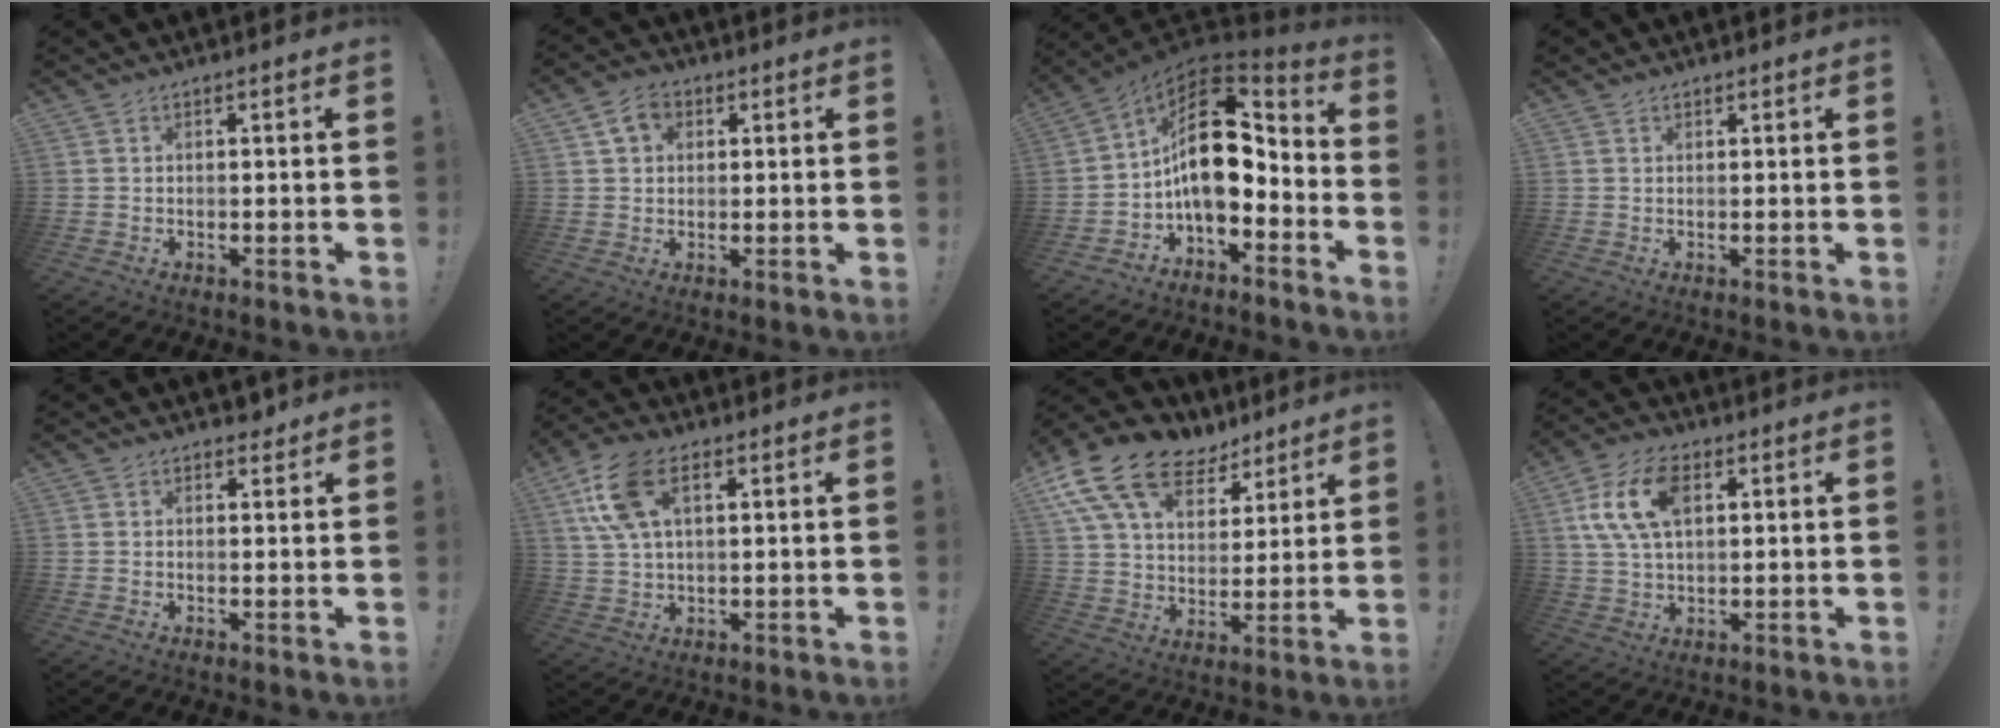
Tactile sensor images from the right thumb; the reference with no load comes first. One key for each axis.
{"total": 5.9, "fx": 2.5, "fy": 4.7, "fz": 2.8, "tx": -0.039, "ty": 0.001, "tz": 0.046}
{"total": 18.2, "fx": 2.4, "fy": 10.1, "fz": 15.0, "tx": -0.247, "ty": -0.007, "tz": 0.043}
{"total": 0.9, "fx": 0.7, "fy": 0.6, "fz": 0.1, "tx": 0.005, "ty": -0.003, "tz": 0.012}
{"total": 2.3, "fx": 1.8, "fy": 1.3, "fz": 0.6, "tx": 0.017, "ty": -0.016, "tz": 0.029}
{"total": 12.9, "fx": 5.0, "fy": 7.3, "fz": 9.3, "tx": -0.176, "ty": 0.003, "tz": 0.096}
{"total": 18.1, "fx": 10.8, "fy": 10.9, "fz": 9.6, "tx": -0.169, "ty": -0.057, "tz": 0.201}
{"total": 13.9, "fx": 4.0, "fy": 8.2, "fz": 10.5, "tx": -0.191, "ty": 0.001, "tz": 0.073}